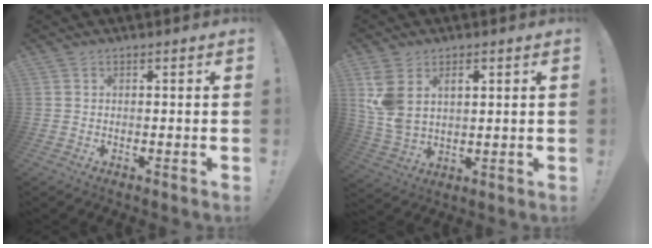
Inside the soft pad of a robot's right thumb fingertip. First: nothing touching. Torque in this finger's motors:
{"motor_torque": [1.04, 2.55, 1.34, 0.30, 0.08]}